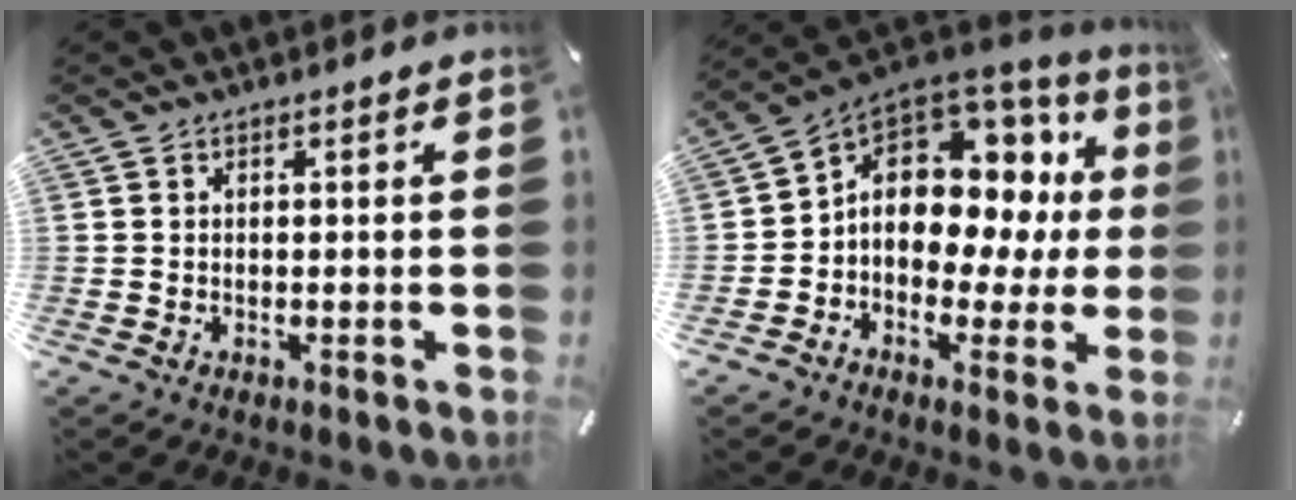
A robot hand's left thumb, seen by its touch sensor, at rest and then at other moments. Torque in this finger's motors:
{"motor_torque": [2.07, 2.94, 1.90, 0.16, 0.21]}